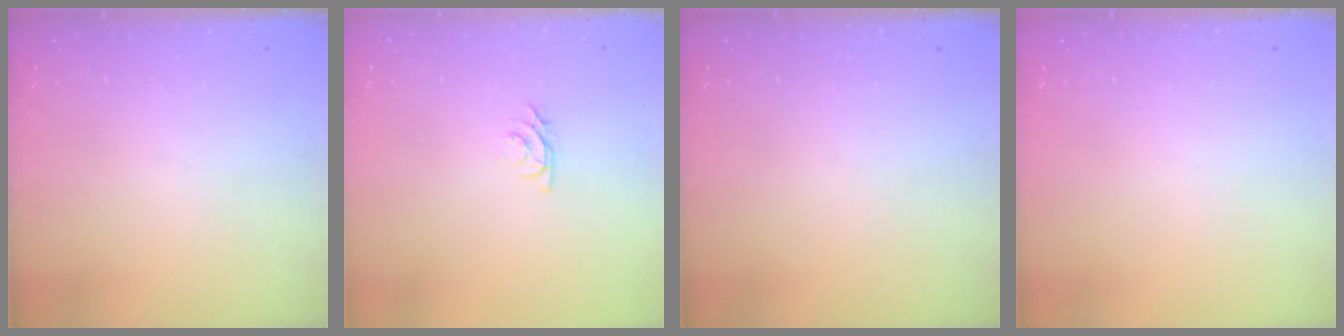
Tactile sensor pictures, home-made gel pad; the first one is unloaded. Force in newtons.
{"total": 3.0, "press": 3.0, "slide": 0.5}
{"total": 0.0}
{"total": 0.0}